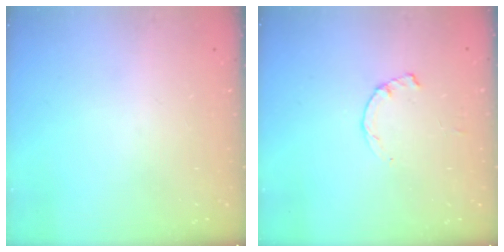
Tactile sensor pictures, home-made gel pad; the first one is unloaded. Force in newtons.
{"total": 1.2, "press": 1.2, "slide": 0.3}